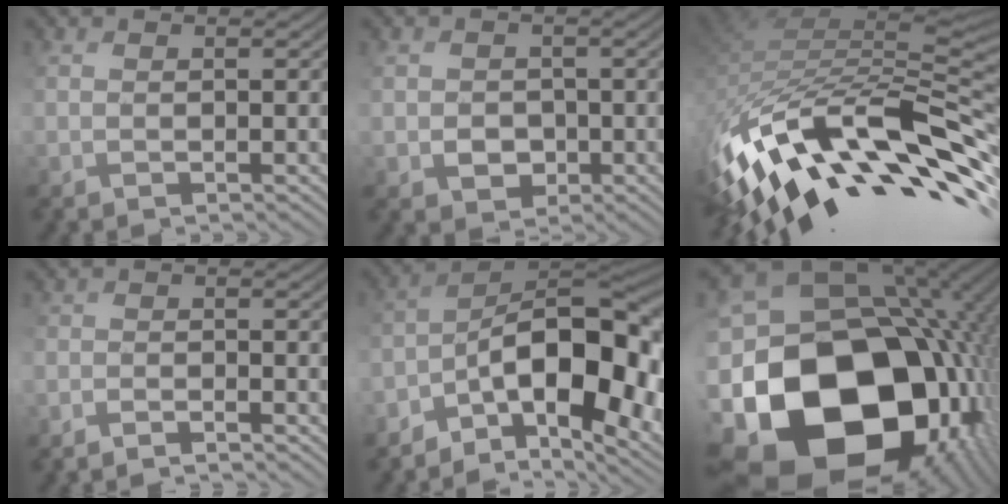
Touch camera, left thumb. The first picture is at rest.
{"total": 2.0, "force": [-0.7, 1.9, -0.2], "torque": [-0.001, -0.006, -0.005]}
{"total": 16.1, "force": [-7.6, 5.2, 13.1], "torque": [-0.277, 0.003, -0.136]}
{"total": 3.2, "force": [-3.1, 0.1, 0.5], "torque": [-0.007, 0.000, -0.059]}
{"total": 15.9, "force": [-7.2, 6.8, 12.5], "torque": [-0.200, -0.007, -0.118]}
{"total": 22.8, "force": [-8.6, 16.6, 13.1], "torque": [-0.293, -0.039, -0.110]}